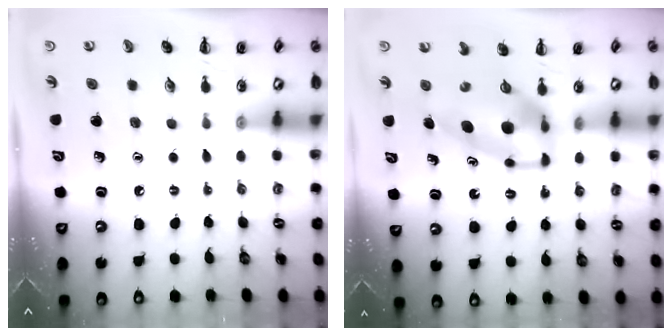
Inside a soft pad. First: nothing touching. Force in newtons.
{"total": 6.9, "press": 6.7, "slide": 1.5}